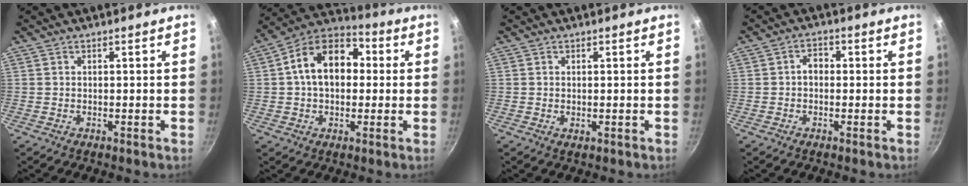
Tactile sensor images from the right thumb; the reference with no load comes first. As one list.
[{"total": 14.8, "force": [1.6, 10.3, 10.6], "torque": [-0.135, 0.034, 0.005]}, {"total": 0.8, "force": [-0.1, 0.3, 0.7], "torque": [-0.011, -0.002, -0.001]}, {"total": 2.8, "force": [-0.2, 2.2, 1.8], "torque": [-0.015, 0.012, -0.008]}]